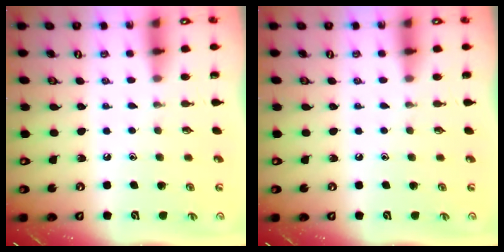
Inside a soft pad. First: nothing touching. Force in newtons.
{"total": 0.0}